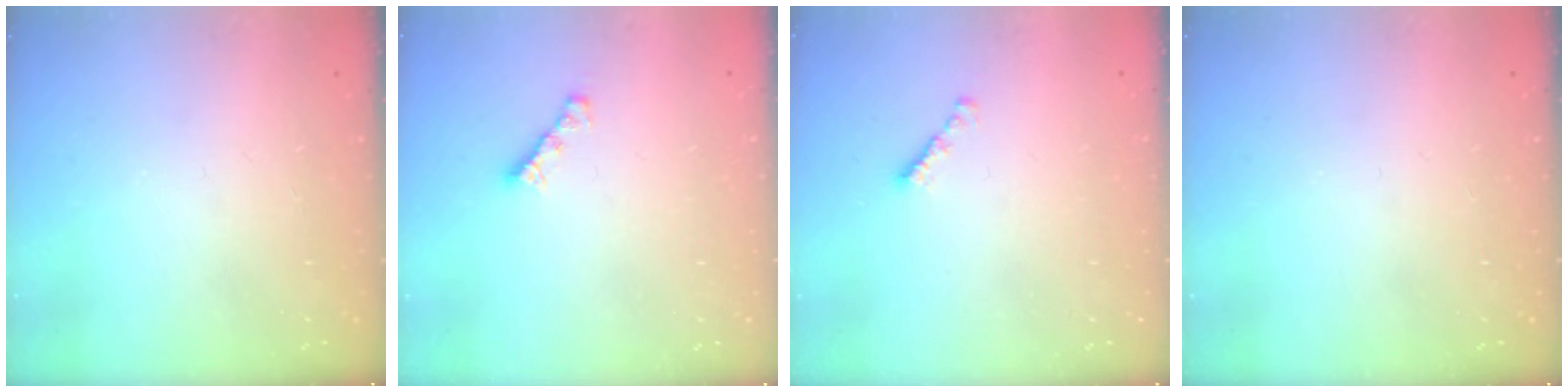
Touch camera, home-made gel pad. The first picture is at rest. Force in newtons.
{"total": 3.5, "press": 3.5, "slide": 0.3}
{"total": 1.8, "press": 1.7, "slide": 0.6}
{"total": 0.0}